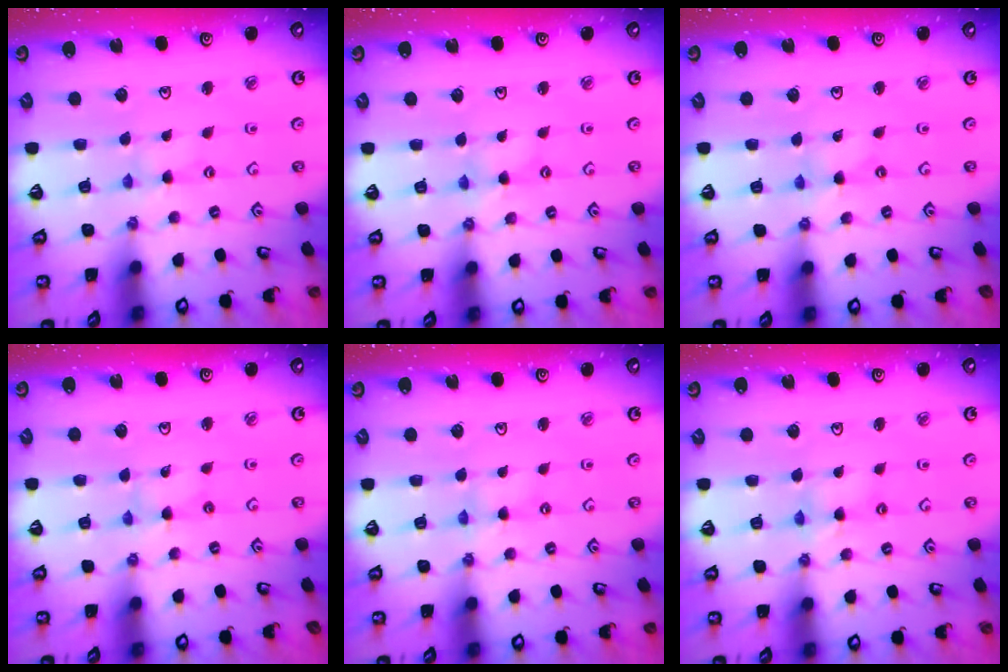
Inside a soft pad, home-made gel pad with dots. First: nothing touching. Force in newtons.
{"total": 0.7, "press": 0.7, "slide": 0.2}
{"total": 0.0}
{"total": 0.0}
{"total": 0.0}
{"total": 3.2, "press": 3.2, "slide": 0.3}